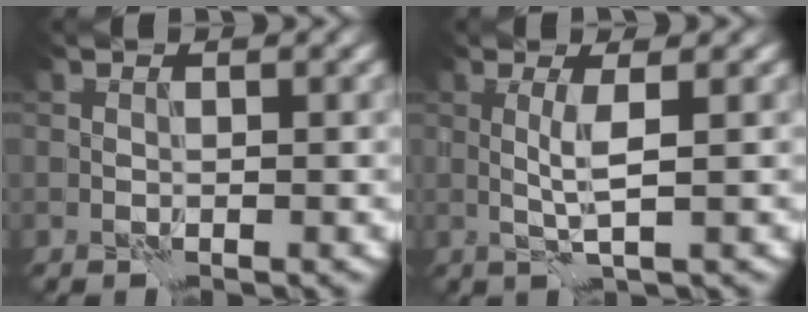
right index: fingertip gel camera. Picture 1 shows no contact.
{"total": 2.3, "force": [0.4, 0.3, 2.3], "torque": [-0.048, 0.000, 0.006]}